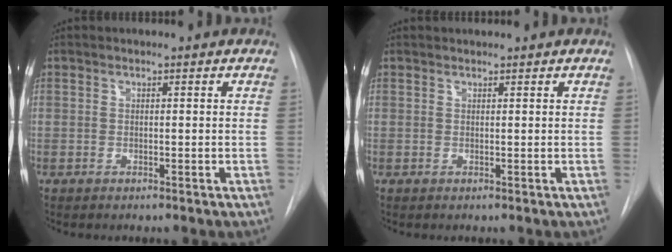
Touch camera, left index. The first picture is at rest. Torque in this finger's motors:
{"motor_torque": [-0.14, 0.17, -0.22, 0.01]}